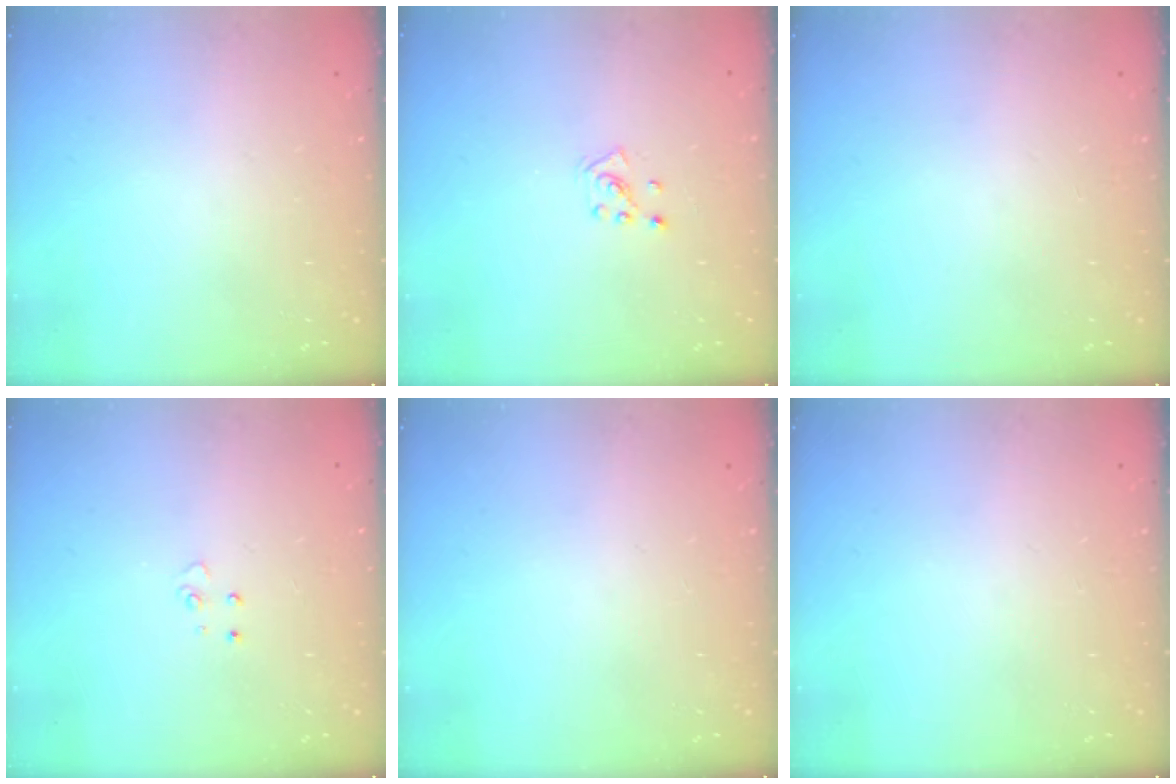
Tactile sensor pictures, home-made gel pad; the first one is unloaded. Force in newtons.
{"total": 2.2, "press": 2.2, "slide": 0.3}
{"total": 0.0}
{"total": 3.6, "press": 3.6, "slide": 0.4}
{"total": 0.0}
{"total": 0.0}